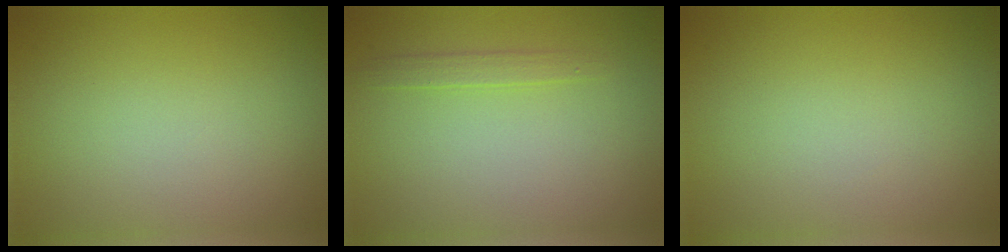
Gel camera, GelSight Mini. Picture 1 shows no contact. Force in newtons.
{"total": 1.1, "press": 1.1, "slide": 0.0}
{"total": 0.0}